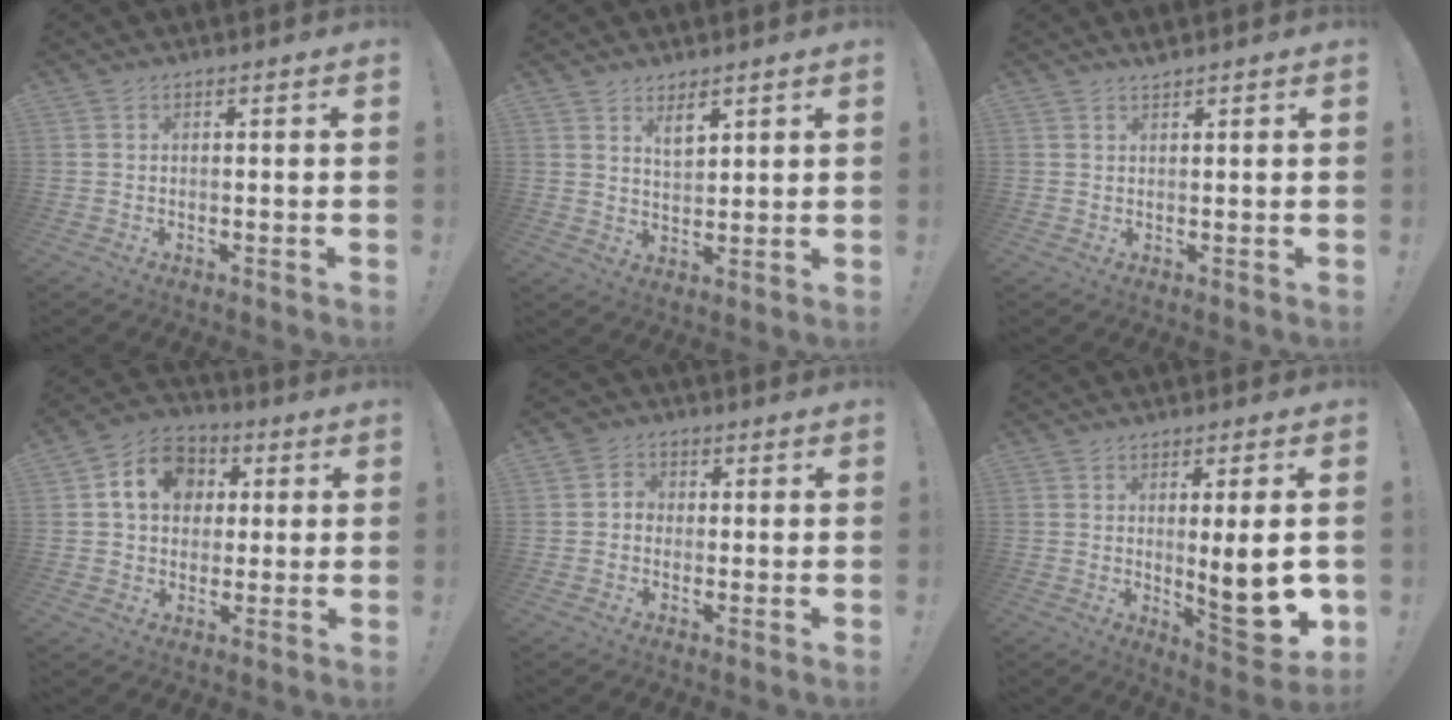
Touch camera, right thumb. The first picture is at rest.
{"total": 5.3, "force": [3.7, 2.9, 2.6], "torque": [-0.036, -0.022, 0.065]}
{"total": 1.2, "force": [1.1, -0.1, 0.3], "torque": [0.000, -0.008, 0.020]}
{"total": 12.7, "force": [3.6, 10.4, 6.3], "torque": [-0.094, 0.002, 0.072]}
{"total": 4.2, "force": [-0.4, 4.0, 1.2], "torque": [-0.015, 0.009, -0.006]}
{"total": 13.5, "force": [-0.8, 3.0, 13.1], "torque": [-0.162, -0.014, -0.007]}